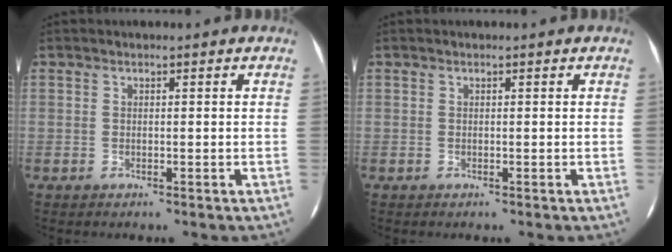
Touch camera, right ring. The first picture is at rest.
{"total": 0.0}